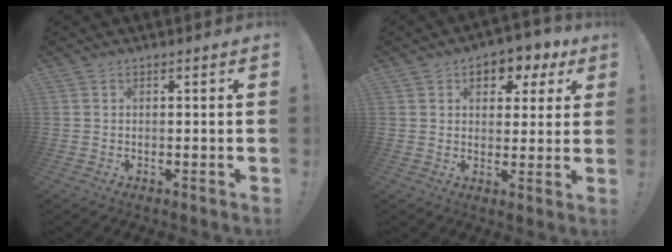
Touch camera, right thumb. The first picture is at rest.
{"total": 6.6, "force": [2.6, 5.0, 3.5], "torque": [-0.037, -0.010, 0.046]}